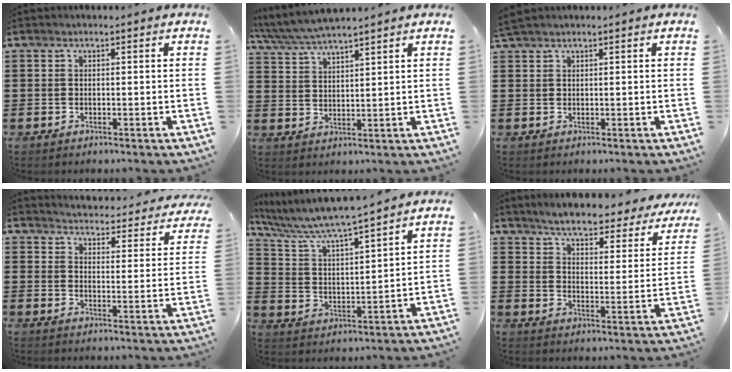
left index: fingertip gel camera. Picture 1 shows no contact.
{"total": 4.7, "force": [4.4, 0.1, 1.7], "torque": [-0.048, -0.016, 0.079]}
{"total": 1.2, "force": [1.1, 0.0, 0.5], "torque": [-0.013, 0.000, 0.022]}
{"total": 3.8, "force": [3.7, -0.5, 0.3], "torque": [-0.020, -0.042, 0.057]}
{"total": 6.8, "force": [6.1, -0.2, 2.8], "torque": [-0.083, -0.039, 0.101]}
{"total": 5.2, "force": [5.0, 0.2, 1.6], "torque": [-0.055, -0.036, 0.081]}